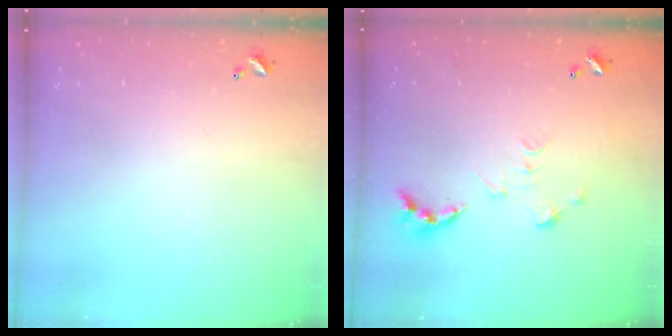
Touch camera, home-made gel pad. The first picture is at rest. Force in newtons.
{"total": 0.0}